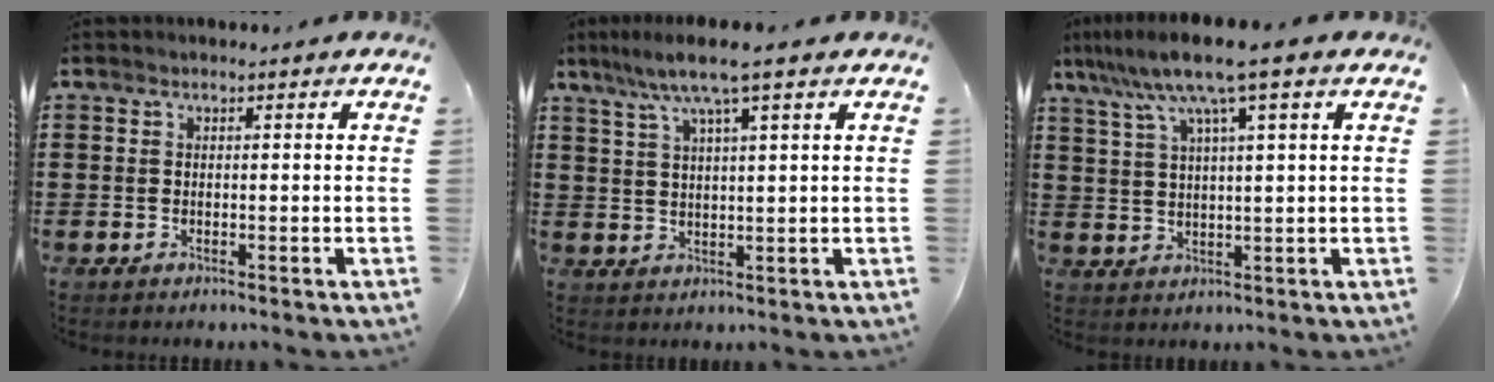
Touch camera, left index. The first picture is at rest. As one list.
[{"total": 6.1, "force": [3.9, 0.2, 4.7], "torque": [-0.102, -0.003, 0.064]}, {"total": 8.5, "force": [5.3, 0.1, 6.7], "torque": [-0.144, -0.011, 0.090]}]